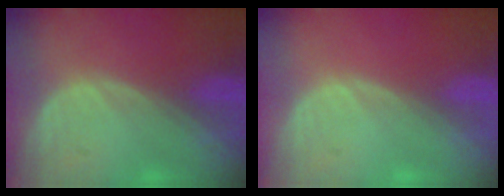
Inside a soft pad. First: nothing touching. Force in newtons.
{"total": 0.0}